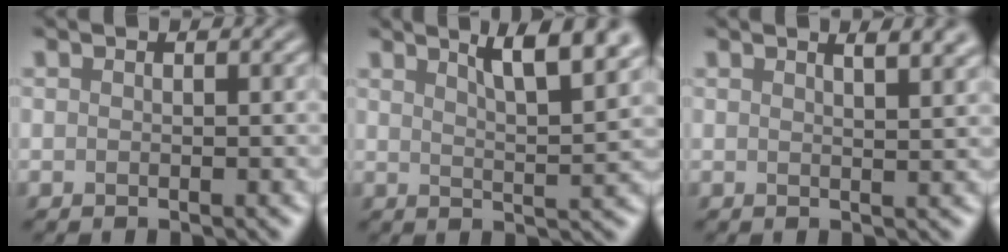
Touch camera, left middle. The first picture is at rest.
{"total": 7.2, "force": [4.5, 1.8, 5.3], "torque": [-0.051, 0.025, 0.052]}
{"total": 4.8, "force": [3.0, 1.9, 3.2], "torque": [-0.007, 0.032, 0.014]}